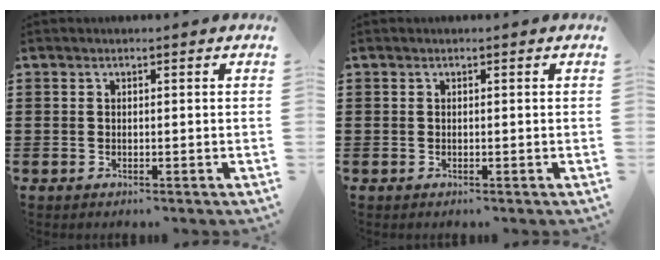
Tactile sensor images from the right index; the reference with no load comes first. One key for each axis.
{"total": 0.0}